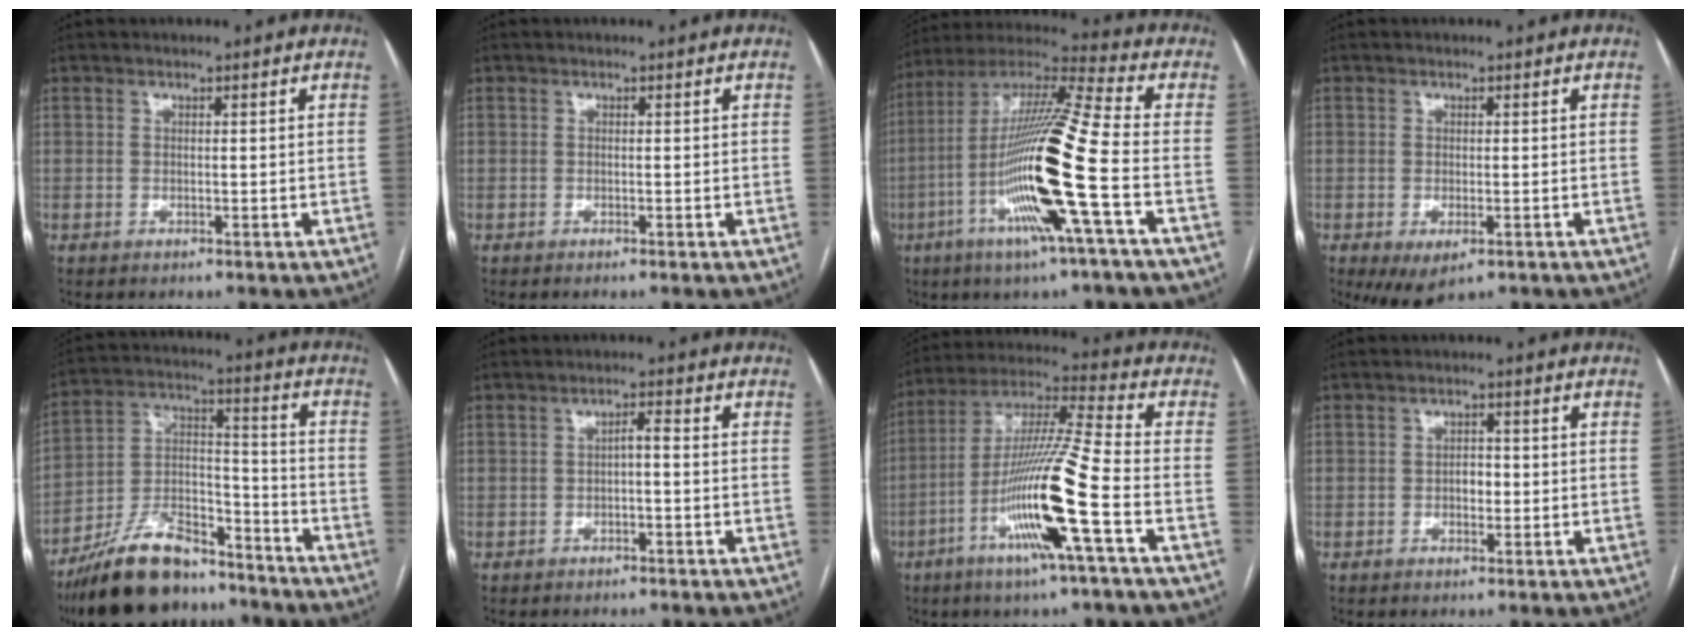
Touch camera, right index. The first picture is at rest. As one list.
[{"total": 0.0}, {"total": 19.4, "force": [-5.5, -0.8, 18.6], "torque": [-0.377, -0.017, -0.116]}, {"total": 4.9, "force": [-2.5, 2.1, 3.6], "torque": [-0.057, -0.012, -0.030]}, {"total": 17.9, "force": [-14.6, 6.3, 8.2], "torque": [-0.159, 0.025, -0.255]}, {"total": 1.8, "force": [-0.4, 0.4, 1.7], "torque": [-0.026, 0.006, -0.008]}, {"total": 16.6, "force": [-6.0, -1.0, 15.4], "torque": [-0.304, -0.010, -0.116]}, {"total": 2.1, "force": [-0.4, 1.3, 1.6], "torque": [-0.021, 0.005, -0.005]}]